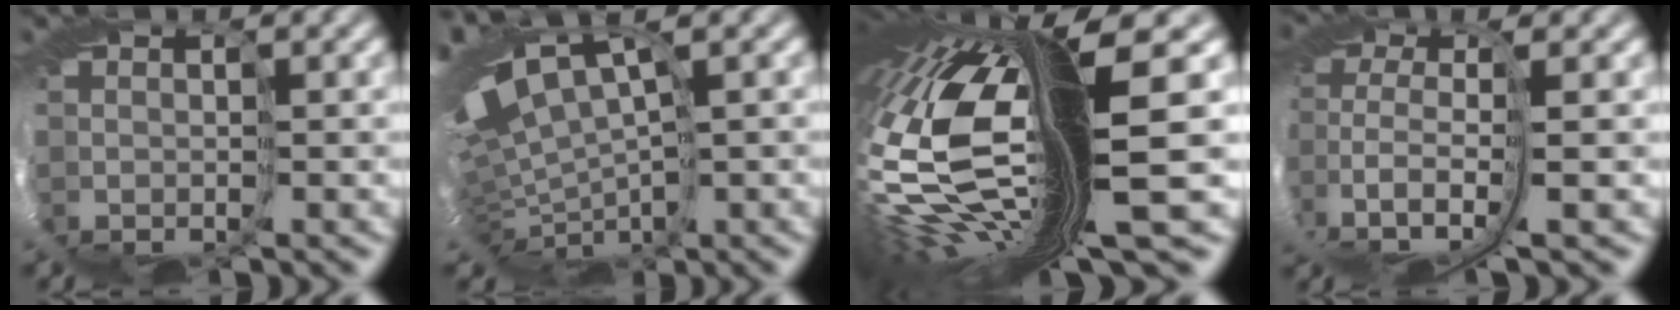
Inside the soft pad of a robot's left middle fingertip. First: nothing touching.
{"total": 7.0, "force": [1.6, 2.7, 6.3], "torque": [-0.150, 0.000, 0.051]}
{"total": 14.6, "force": [0.2, 2.8, 14.3], "torque": [-0.319, -0.069, 0.027]}
{"total": 4.2, "force": [0.6, 1.3, 4.0], "torque": [-0.117, -0.005, 0.000]}